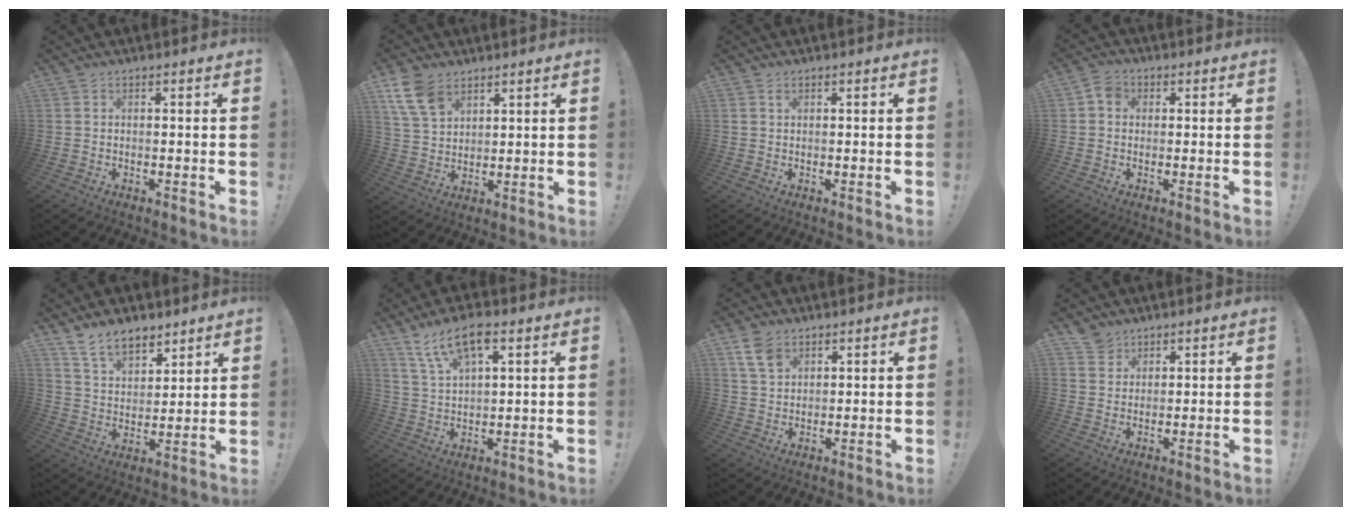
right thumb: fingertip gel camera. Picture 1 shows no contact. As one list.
[{"total": 11.2, "force": [6.8, 7.1, 5.3], "torque": [-0.103, -0.024, 0.136]}, {"total": 0.9, "force": [0.6, 0.4, 0.5], "torque": [-0.006, -0.001, 0.009]}, {"total": 4.1, "force": [0.7, 3.3, 2.2], "torque": [-0.040, 0.010, 0.014]}, {"total": 11.0, "force": [8.5, 5.5, 4.2], "torque": [-0.073, -0.054, 0.165]}, {"total": 10.7, "force": [6.4, 4.6, 7.3], "torque": [-0.128, -0.016, 0.116]}, {"total": 7.0, "force": [4.1, 4.4, 3.6], "torque": [-0.068, -0.012, 0.082]}, {"total": 4.2, "force": [3.2, 2.7, 0.4], "torque": [-0.007, -0.019, 0.060]}]